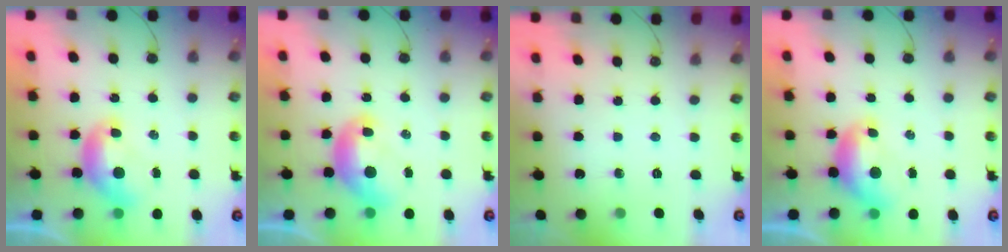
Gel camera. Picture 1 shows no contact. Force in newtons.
{"total": 1.2, "press": 1.1, "slide": 0.6}
{"total": 0.0}
{"total": 0.0}